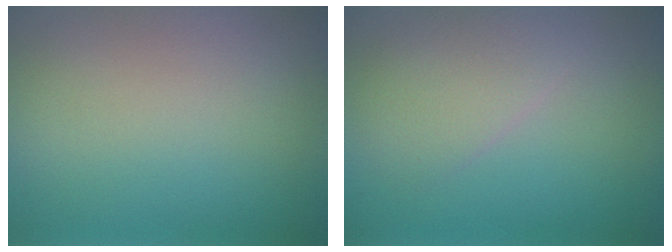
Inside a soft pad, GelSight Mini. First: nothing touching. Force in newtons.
{"total": 3.0, "press": 3.0, "slide": 0.0}